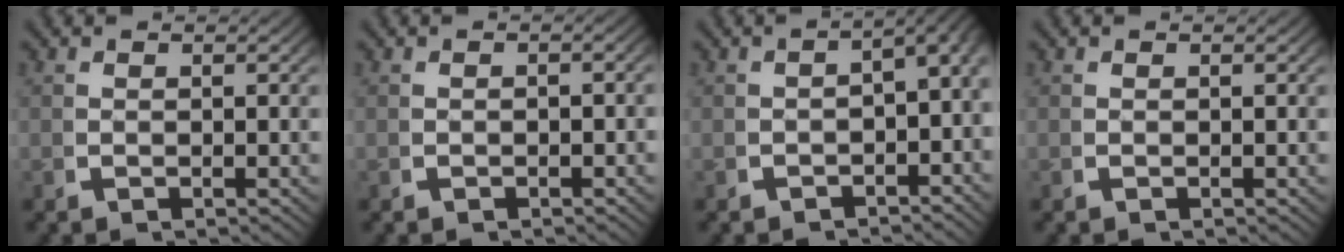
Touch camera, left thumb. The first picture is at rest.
{"total": 0.8, "force": [-0.5, 0.4, 0.5], "torque": [-0.004, 0.001, -0.011]}
{"total": 4.1, "force": [-0.7, 2.5, 3.2], "torque": [-0.035, 0.007, -0.019]}
{"total": 0.0}